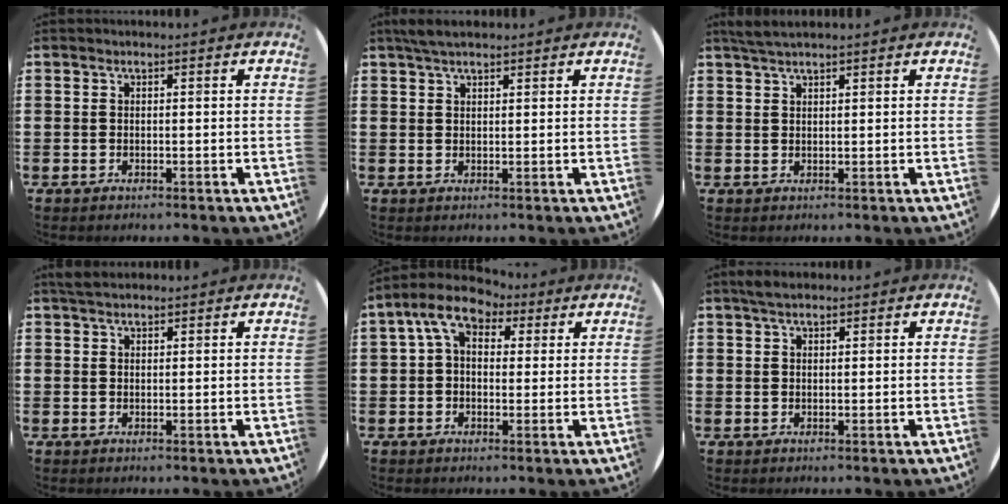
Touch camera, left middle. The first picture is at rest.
{"total": 2.3, "force": [2.0, 0.6, 1.1], "torque": [-0.025, 0.006, 0.036]}
{"total": 2.0, "force": [1.8, 0.1, 0.8], "torque": [-0.018, 0.003, 0.033]}
{"total": 1.6, "force": [1.5, 0.4, 0.5], "torque": [-0.012, 0.005, 0.028]}
{"total": 6.5, "force": [4.0, 4.0, 3.1], "torque": [-0.069, 0.001, 0.071]}
{"total": 1.9, "force": [1.6, 0.8, 0.7], "torque": [-0.008, 0.003, 0.028]}